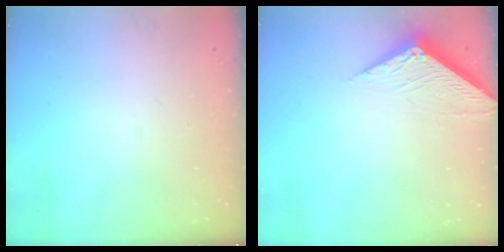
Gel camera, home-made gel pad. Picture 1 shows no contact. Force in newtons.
{"total": 6.0, "press": 6.0, "slide": 0.5}